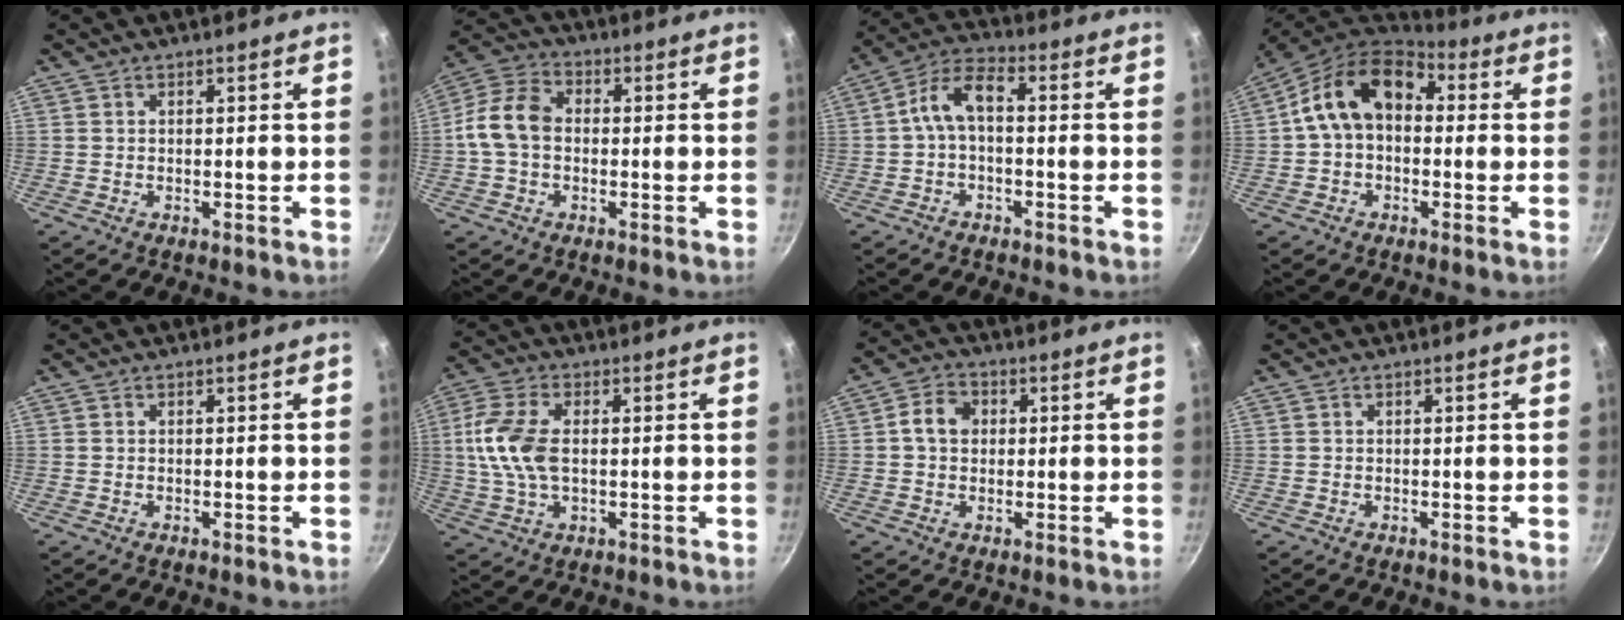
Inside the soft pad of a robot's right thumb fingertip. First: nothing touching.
{"total": 9.7, "force": [-0.4, 7.1, 6.5], "torque": [-0.108, 0.028, -0.025]}
{"total": 6.7, "force": [-0.9, 3.3, 5.8], "torque": [-0.116, 0.034, -0.026]}
{"total": 13.4, "force": [1.4, 9.6, 9.3], "torque": [-0.127, 0.033, 0.005]}
{"total": 0.0}
{"total": 10.7, "force": [0.6, 6.1, 8.8], "torque": [-0.181, 0.010, 0.006]}
{"total": 5.6, "force": [0.8, 4.5, 3.2], "torque": [-0.040, 0.011, 0.002]}
{"total": 0.0}